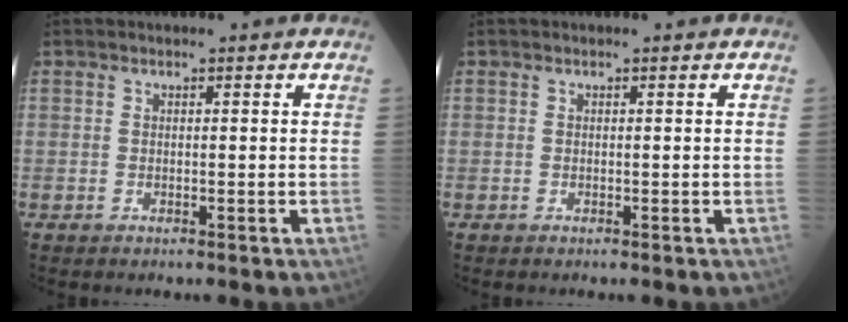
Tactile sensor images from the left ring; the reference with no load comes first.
{"total": 0.0}